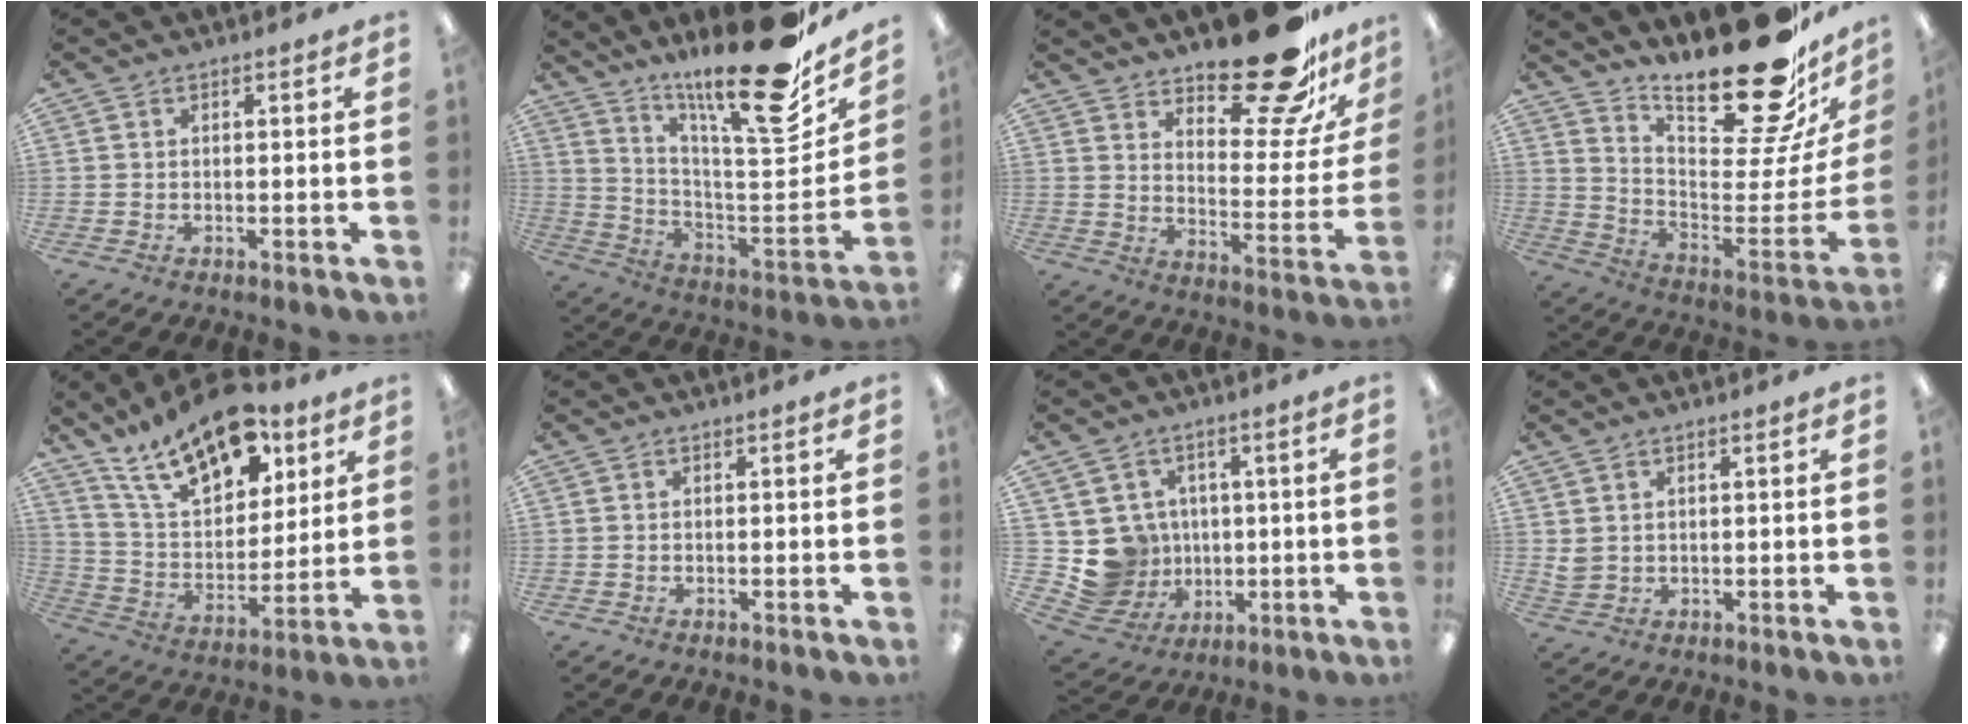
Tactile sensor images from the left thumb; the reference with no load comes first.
{"total": 24.5, "force": [19.4, 3.9, 14.6], "torque": [-0.205, -0.148, 0.305]}
{"total": 21.9, "force": [17.4, 7.5, 11.1], "torque": [-0.135, -0.127, 0.287]}
{"total": 26.7, "force": [21.0, 7.0, 14.9], "torque": [-0.206, -0.159, 0.344]}
{"total": 19.5, "force": [13.5, 9.2, 10.8], "torque": [-0.194, -0.067, 0.238]}
{"total": 0.0}
{"total": 9.5, "force": [0.3, 9.5, 1.2], "torque": [-0.060, -0.007, 0.021]}
{"total": 2.3, "force": [1.3, 1.7, 1.0], "torque": [-0.021, 0.002, 0.024]}